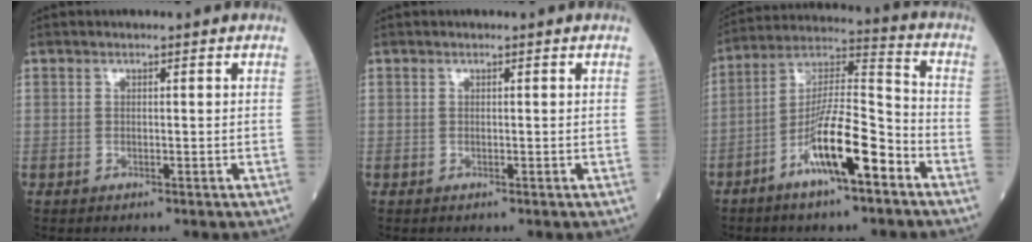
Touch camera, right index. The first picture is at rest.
{"total": 0.0}
{"total": 13.5, "force": [-6.7, 2.1, 11.5], "torque": [-0.214, 0.006, -0.121]}